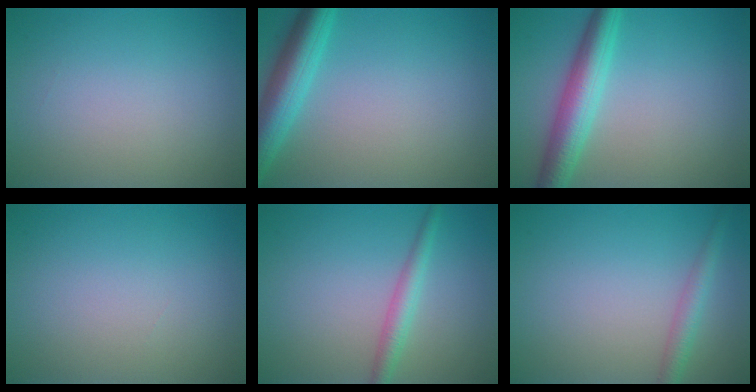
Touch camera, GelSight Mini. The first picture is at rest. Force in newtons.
{"total": 5.1, "press": 5.1, "slide": 0.3}
{"total": 5.0, "press": 5.0, "slide": 0.1}
{"total": 0.0}
{"total": 2.3, "press": 2.3, "slide": 0.0}
{"total": 2.2, "press": 2.2, "slide": 0.1}